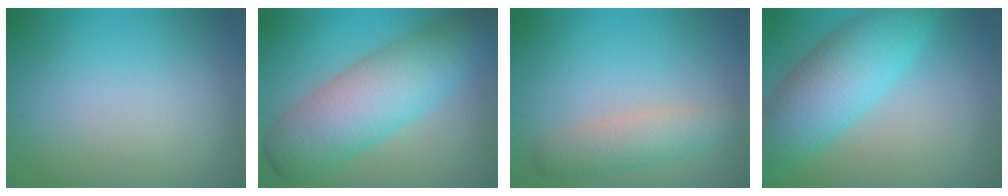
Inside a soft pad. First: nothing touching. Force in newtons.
{"total": 9.2, "press": 9.2, "slide": 0.1}
{"total": 3.2, "press": 3.2, "slide": 0.1}
{"total": 8.1, "press": 8.0, "slide": 0.4}